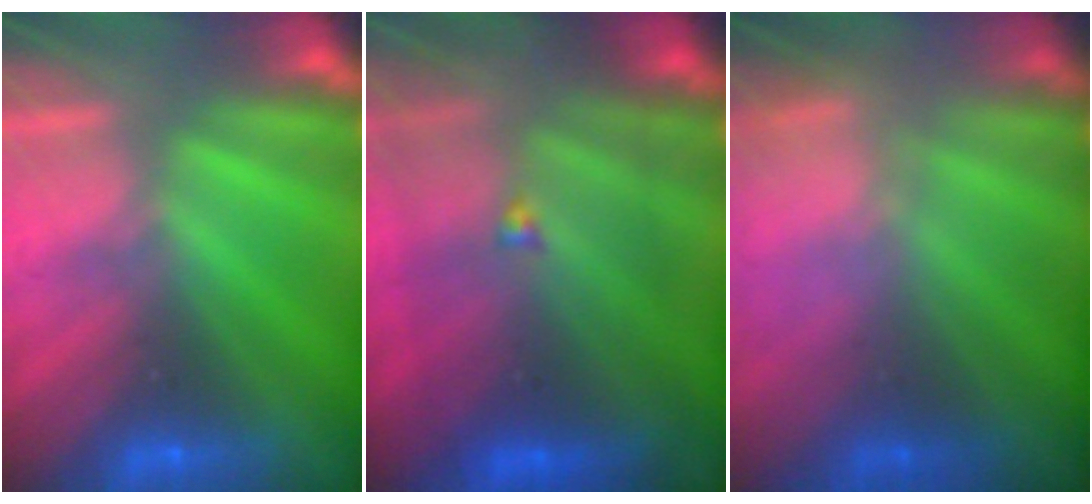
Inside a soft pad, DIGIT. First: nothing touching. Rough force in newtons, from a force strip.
{"total": 8.9}
{"total": 8.5}